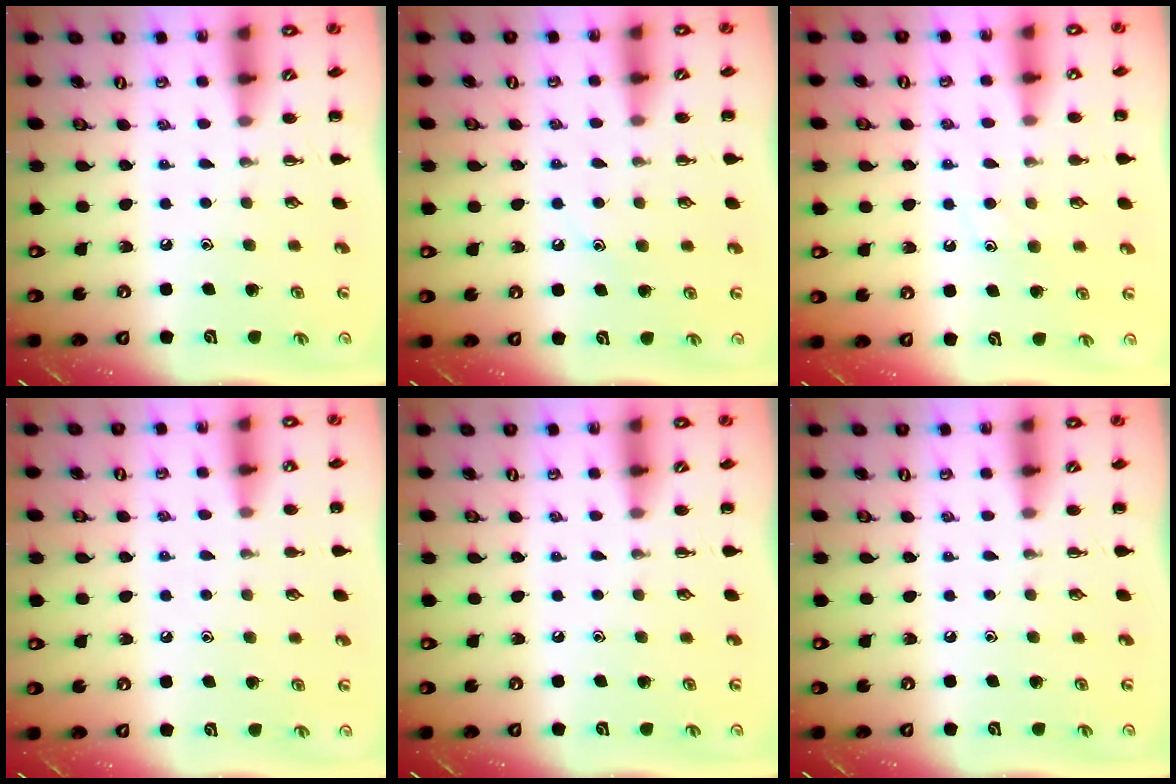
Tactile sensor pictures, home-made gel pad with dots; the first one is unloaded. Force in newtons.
{"total": 7.4, "press": 7.3, "slide": 0.9}
{"total": 9.6, "press": 9.5, "slide": 1.2}
{"total": 4.9, "press": 4.6, "slide": 1.8}
{"total": 0.0}
{"total": 0.0}